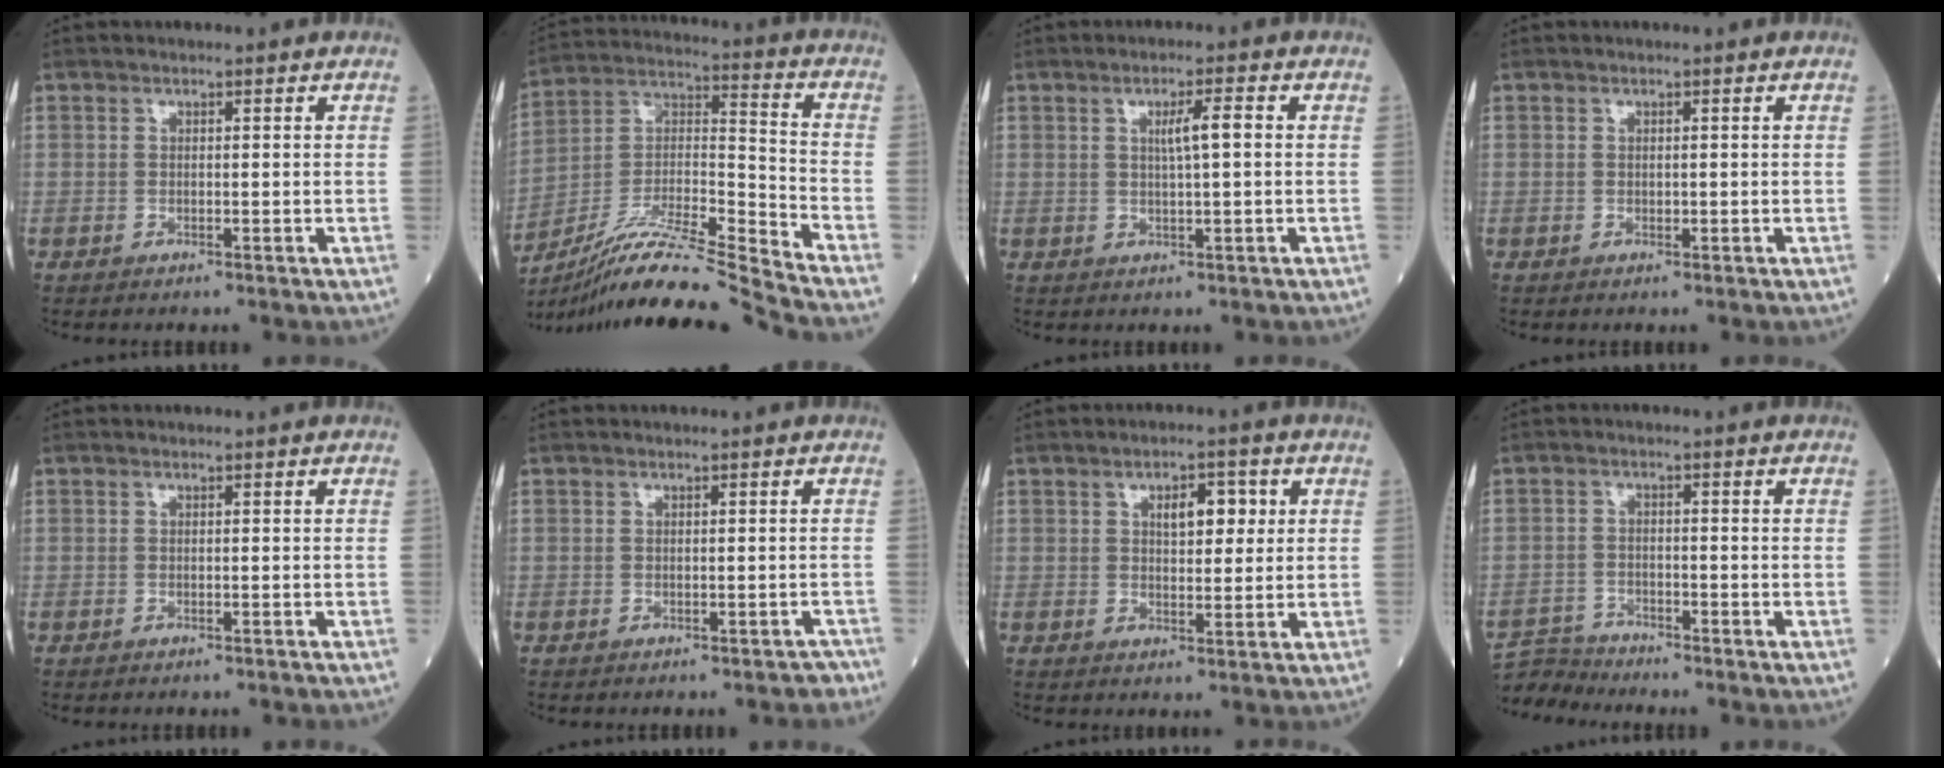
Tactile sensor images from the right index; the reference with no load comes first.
{"total": 17.7, "force": [-16.0, -2.3, 7.2], "torque": [-0.135, 0.016, -0.289]}
{"total": 3.5, "force": [0.6, 0.0, 3.4], "torque": [-0.062, 0.001, 0.013]}
{"total": 0.0}
{"total": 0.0}
{"total": 2.6, "force": [-2.1, 1.0, 0.9], "torque": [-0.003, 0.000, -0.022]}
{"total": 4.9, "force": [1.6, 2.2, 4.0], "torque": [-0.062, 0.009, 0.025]}
{"total": 4.1, "force": [-4.0, -0.1, -0.9], "torque": [0.019, -0.008, -0.075]}